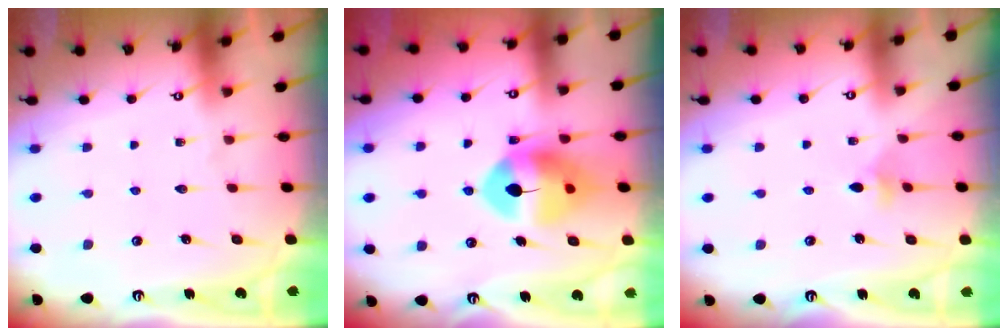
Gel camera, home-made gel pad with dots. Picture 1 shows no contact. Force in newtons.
{"total": 11.2, "press": 11.0, "slide": 1.6}
{"total": 4.3, "press": 4.2, "slide": 0.8}